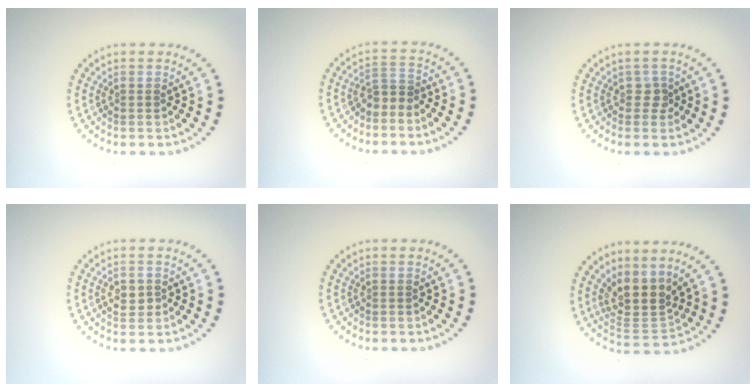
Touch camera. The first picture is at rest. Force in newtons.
{"total": 1.7, "press": 1.1, "slide": 1.3}
{"total": 1.2, "press": 1.0, "slide": 0.7}
{"total": 1.7, "press": 1.7, "slide": 0.1}
{"total": 0.0}
{"total": 3.9, "press": 3.0, "slide": 2.5}